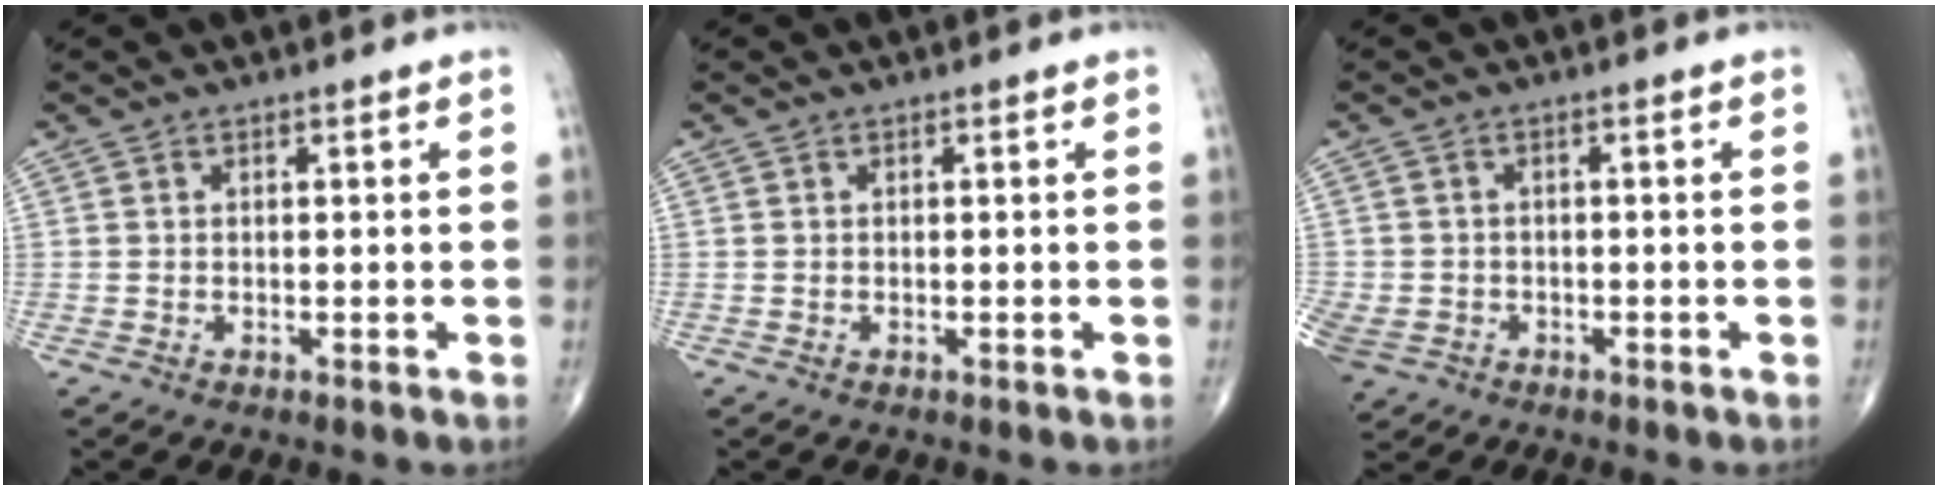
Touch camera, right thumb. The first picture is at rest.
{"total": 0.0}
{"total": 8.3, "force": [-3.6, 6.9, 3.1], "torque": [-0.096, 0.006, -0.052]}